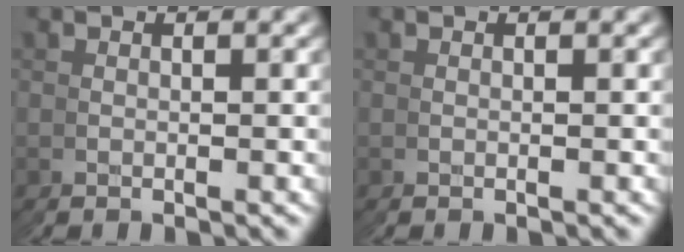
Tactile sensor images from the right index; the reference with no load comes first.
{"total": 0.0}